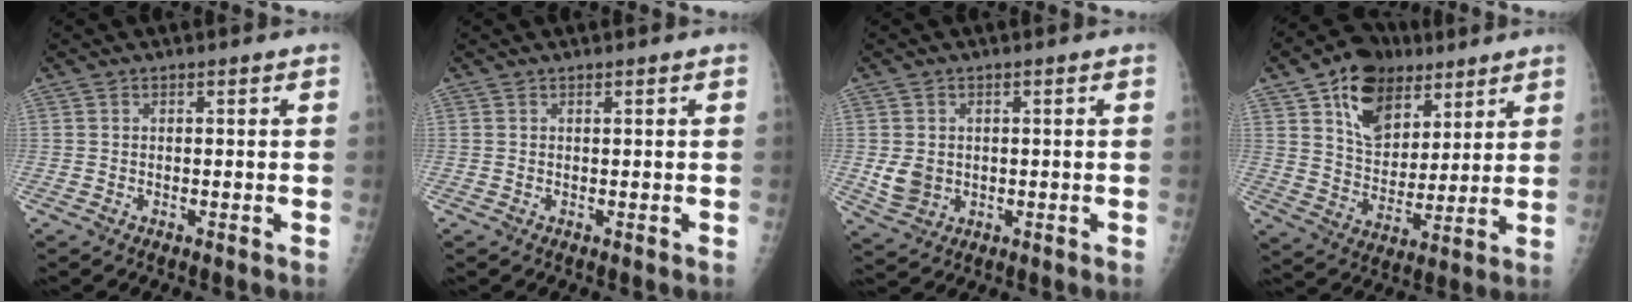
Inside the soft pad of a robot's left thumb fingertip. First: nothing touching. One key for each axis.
{"total": 0.0}
{"total": 5.0, "fx": 0.0, "fy": 4.2, "fz": 2.7, "tx": -0.039, "ty": -0.004, "tz": 0.012}
{"total": 15.8, "fx": 8.5, "fy": 10.5, "fz": 8.2, "tx": -0.097, "ty": -0.031, "tz": 0.150}